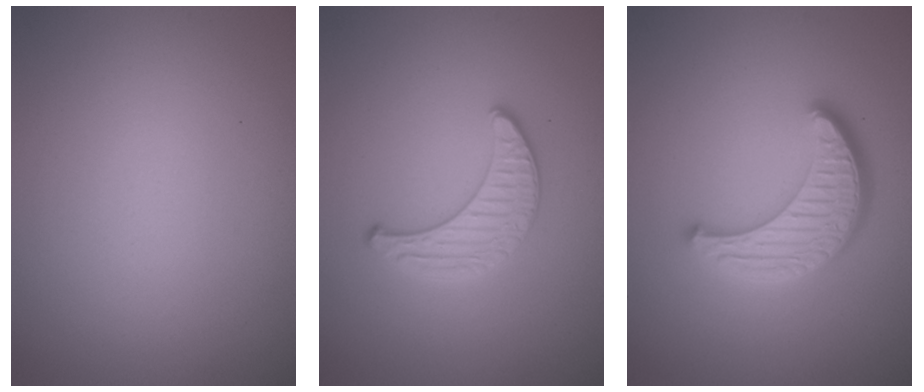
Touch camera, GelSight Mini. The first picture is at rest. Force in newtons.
{"total": 2.0, "press": 2.0, "slide": 0.1}
{"total": 4.5, "press": 3.8, "slide": 2.5}